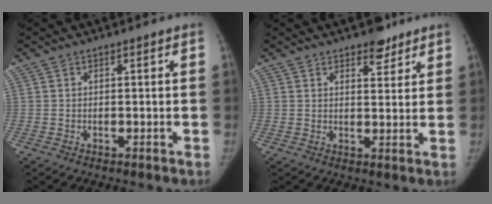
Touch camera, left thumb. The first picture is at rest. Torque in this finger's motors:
{"motor_torque": [0.72, -0.41, 0.92, -0.63, 0.07]}